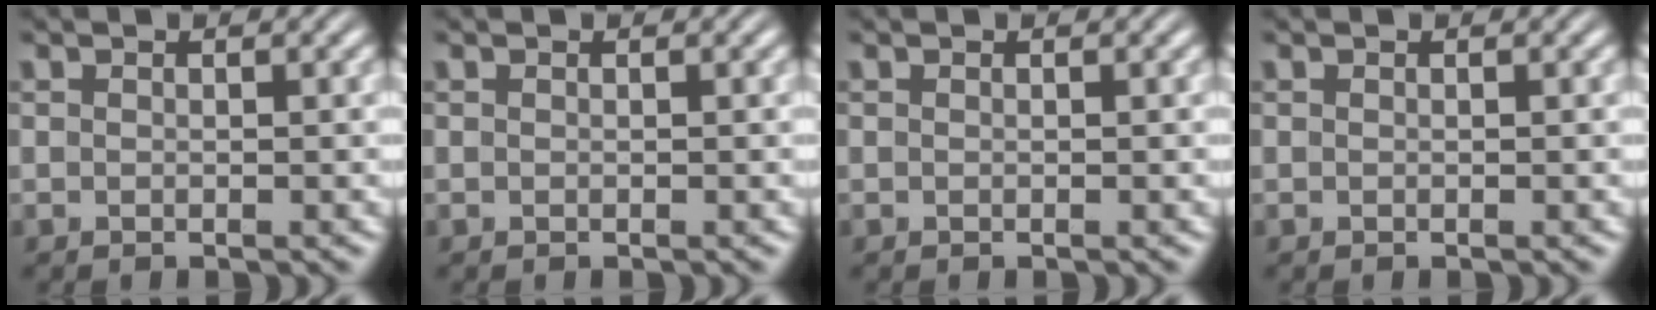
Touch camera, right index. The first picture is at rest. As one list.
[{"total": 0.0}, {"total": 0.0}, {"total": 0.0}]